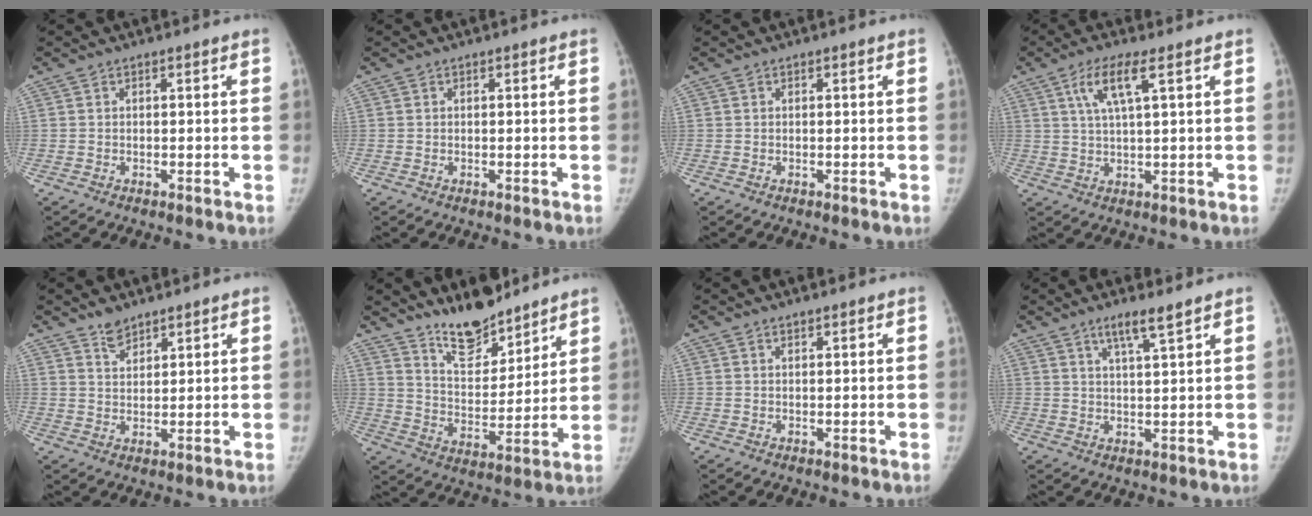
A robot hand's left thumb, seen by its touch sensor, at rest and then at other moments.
{"total": 0.0}
{"total": 0.0}
{"total": 6.5, "force": [2.9, 1.0, 5.8], "torque": [-0.126, -0.002, 0.058]}
{"total": 3.4, "force": [2.9, 1.5, 1.0], "torque": [0.000, -0.020, 0.053]}
{"total": 11.9, "force": [10.2, 4.4, 4.1], "torque": [-0.033, -0.076, 0.182]}
{"total": 0.7, "force": [0.6, 0.2, 0.3], "torque": [0.001, -0.003, 0.011]}
{"total": 4.6, "force": [3.2, 0.2, 3.3], "torque": [-0.054, -0.020, 0.059]}